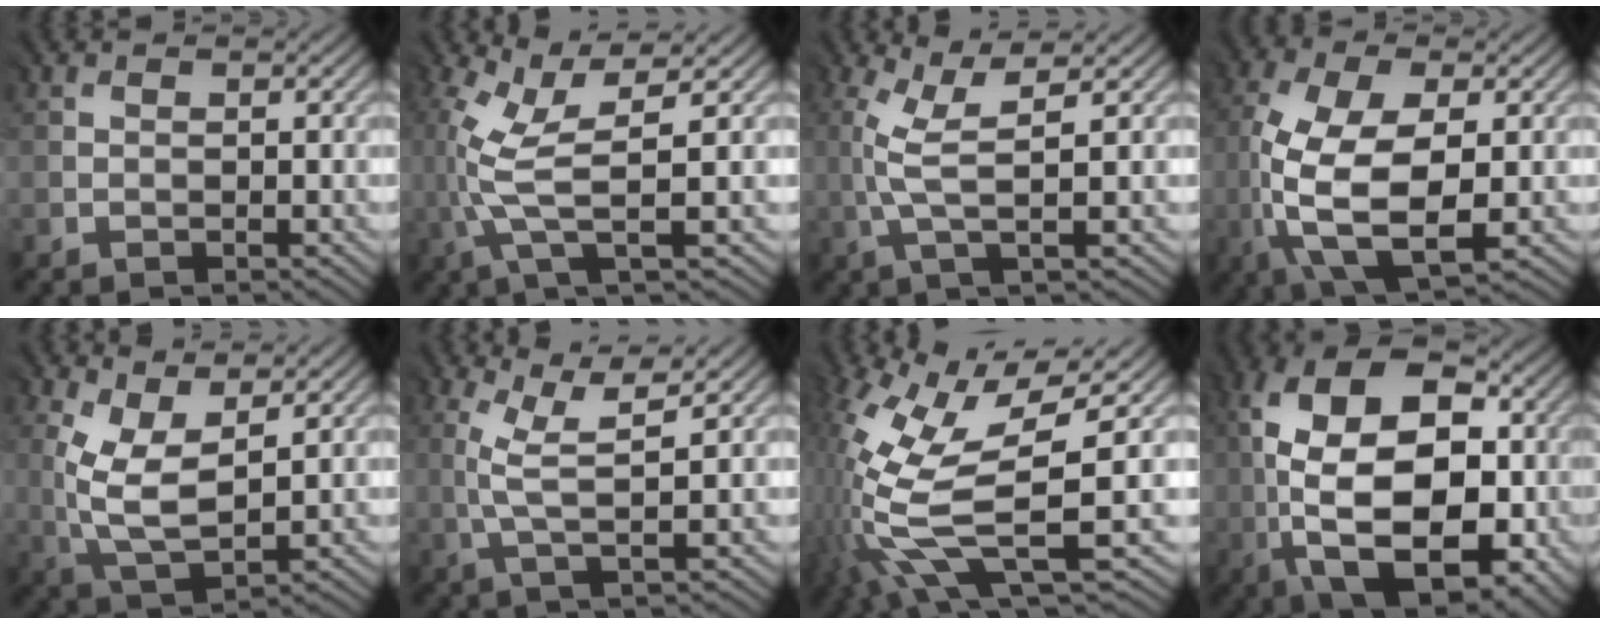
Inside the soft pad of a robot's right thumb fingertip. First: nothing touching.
{"total": 6.2, "force": [0.2, 1.1, 6.1], "torque": [-0.145, 0.007, 0.005]}
{"total": 4.2, "force": [0.7, 0.4, 4.1], "torque": [-0.094, 0.009, 0.016]}
{"total": 11.3, "force": [-2.2, 5.6, 9.6], "torque": [-0.232, -0.015, -0.036]}
{"total": 6.4, "force": [1.8, 2.7, 5.5], "torque": [-0.136, 0.000, 0.037]}
{"total": 4.4, "force": [1.3, 0.4, 4.2], "torque": [-0.088, 0.008, 0.028]}
{"total": 13.3, "force": [-1.1, 5.2, 12.1], "torque": [-0.285, -0.018, 0.003]}
{"total": 18.3, "force": [-2.5, 10.1, 15.1], "torque": [-0.244, 0.018, -0.038]}